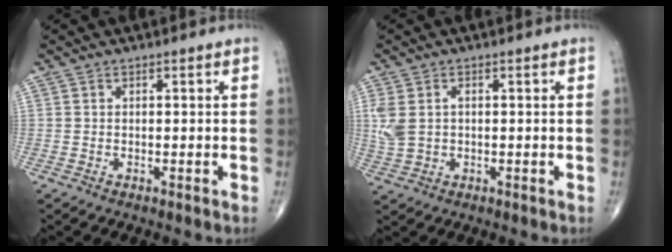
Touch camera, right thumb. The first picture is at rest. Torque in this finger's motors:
{"motor_torque": [0.16, 0.15, 0.71, 0.45, 0.04]}